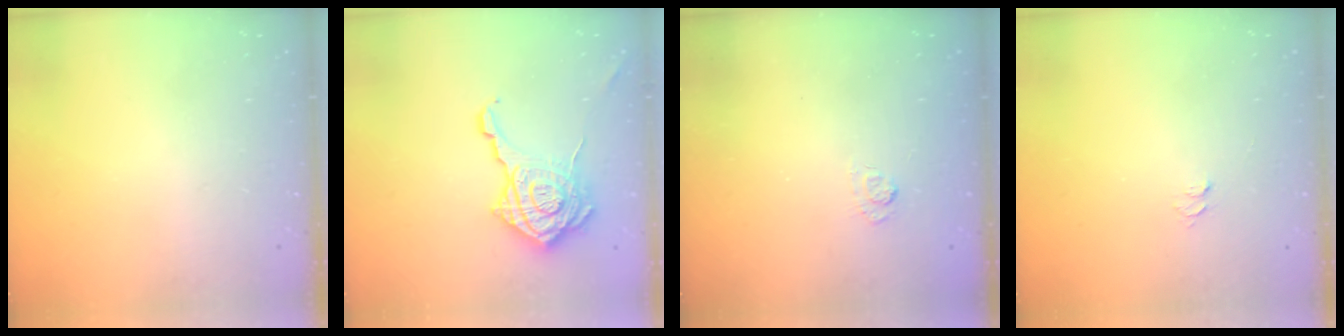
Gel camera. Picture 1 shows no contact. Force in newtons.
{"total": 20.0, "press": 19.9, "slide": 0.8}
{"total": 2.7, "press": 2.3, "slide": 1.5}
{"total": 3.6, "press": 3.6, "slide": 0.4}